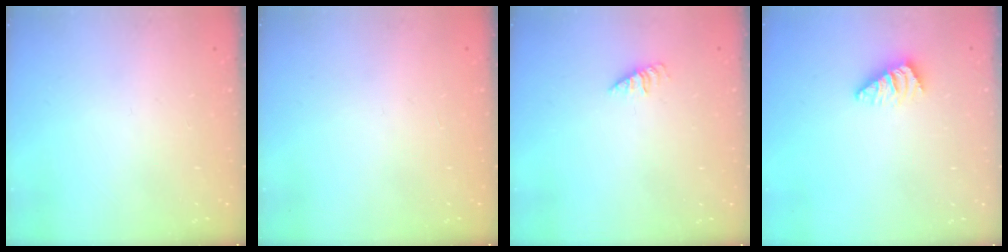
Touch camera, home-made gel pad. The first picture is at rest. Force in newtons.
{"total": 0.0}
{"total": 0.6, "press": 0.6, "slide": 0.2}
{"total": 1.1, "press": 1.0, "slide": 0.3}